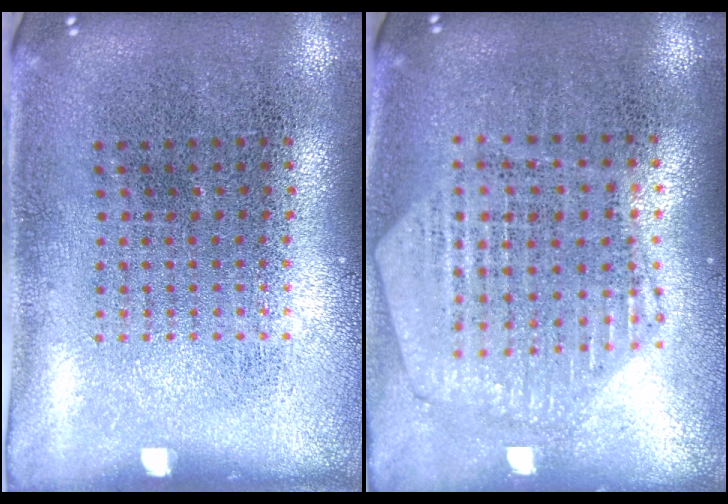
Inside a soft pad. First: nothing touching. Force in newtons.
{"total": 1.1, "press": 1.1, "slide": 0.1}